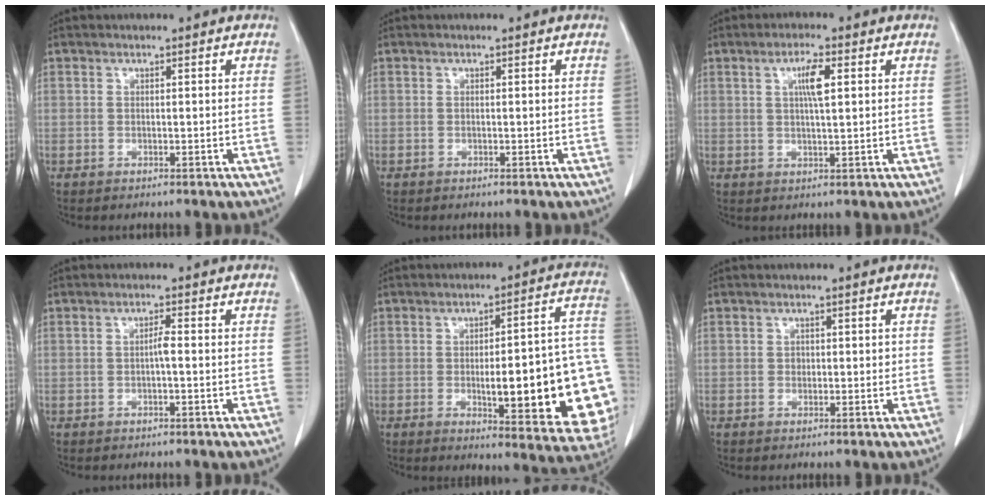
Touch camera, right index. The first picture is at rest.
{"total": 0.0}
{"total": 4.4, "force": [1.3, 0.5, 4.1], "torque": [-0.075, 0.000, 0.023]}
{"total": 1.5, "force": [-0.3, 0.1, 1.4], "torque": [-0.026, 0.003, -0.004]}
{"total": 21.7, "force": [-3.9, 4.5, 20.9], "torque": [-0.179, 0.022, -0.030]}
{"total": 1.2, "force": [0.0, 1.0, 0.7], "torque": [-0.007, 0.003, 0.000]}